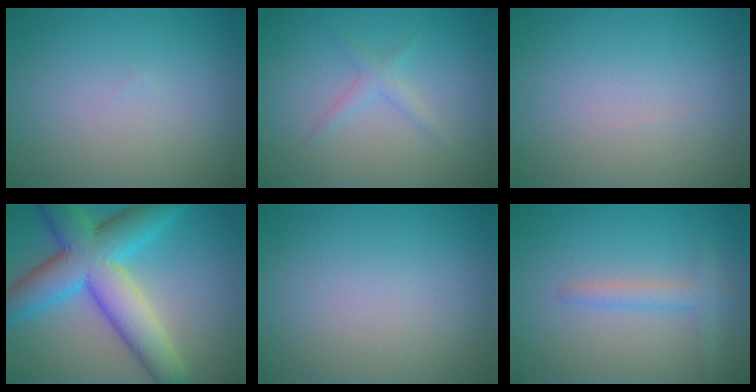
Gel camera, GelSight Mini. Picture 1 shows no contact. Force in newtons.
{"total": 1.3, "press": 1.3, "slide": 0.0}
{"total": 0.0}
{"total": 10.5, "press": 10.5, "slide": 0.3}
{"total": 0.0}
{"total": 2.1, "press": 2.1, "slide": 0.2}